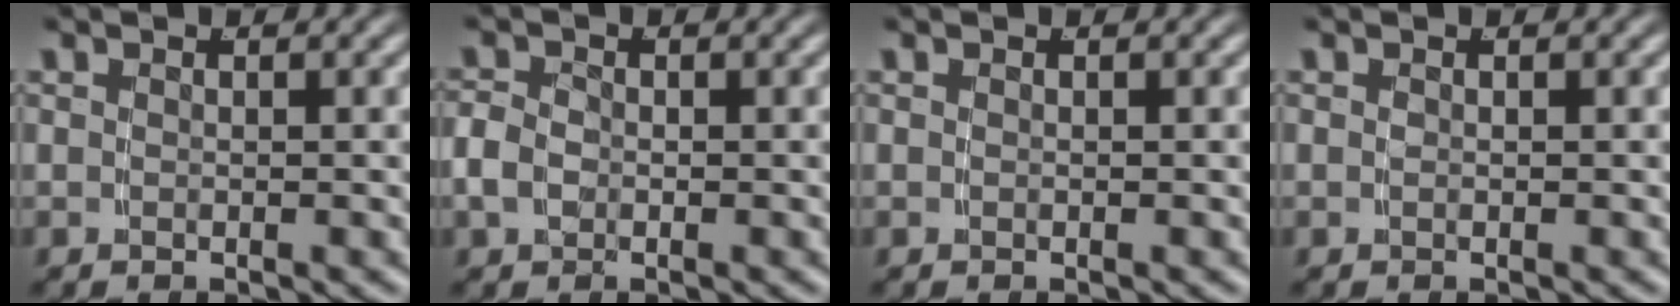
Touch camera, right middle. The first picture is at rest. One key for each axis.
{"total": 1.9, "fx": -0.6, "fy": 1.4, "fz": 1.1, "tx": -0.034, "ty": -0.006, "tz": -0.006}
{"total": 0.0}
{"total": 0.0}